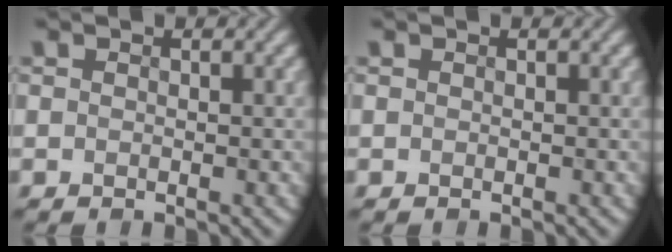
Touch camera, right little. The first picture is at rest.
{"total": 0.0}